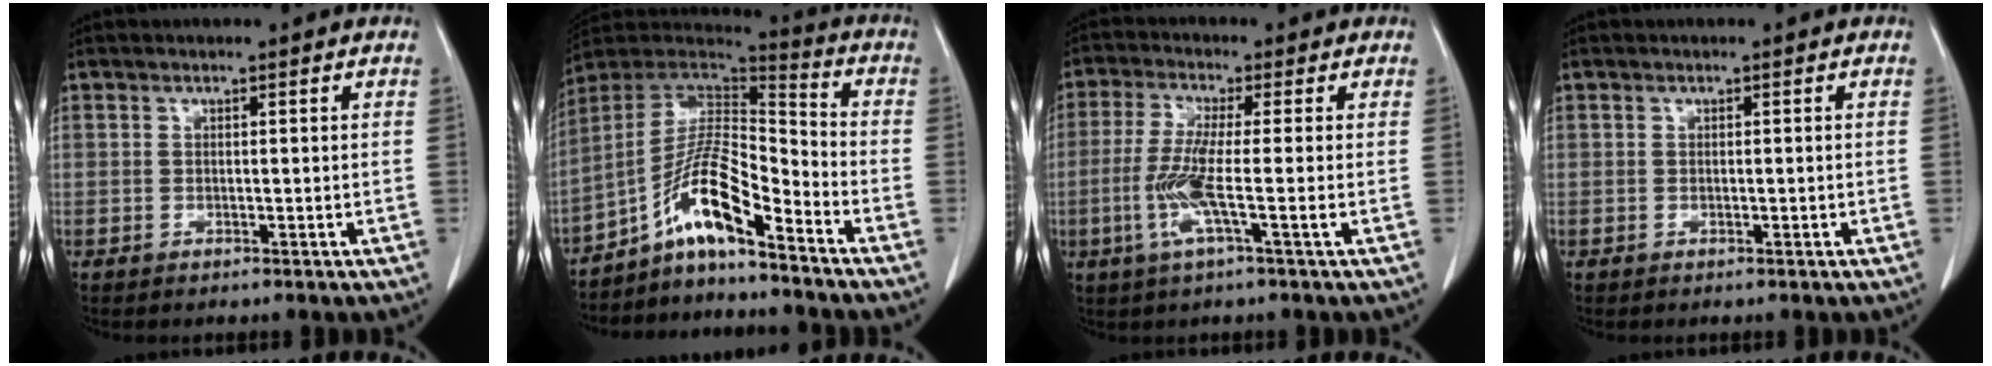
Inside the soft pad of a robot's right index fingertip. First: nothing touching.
{"total": 11.5, "force": [-7.5, 1.6, 8.6], "torque": [-0.160, 0.021, -0.137]}
{"total": 7.1, "force": [-1.8, -0.5, 6.8], "torque": [-0.146, -0.014, -0.040]}
{"total": 0.0}